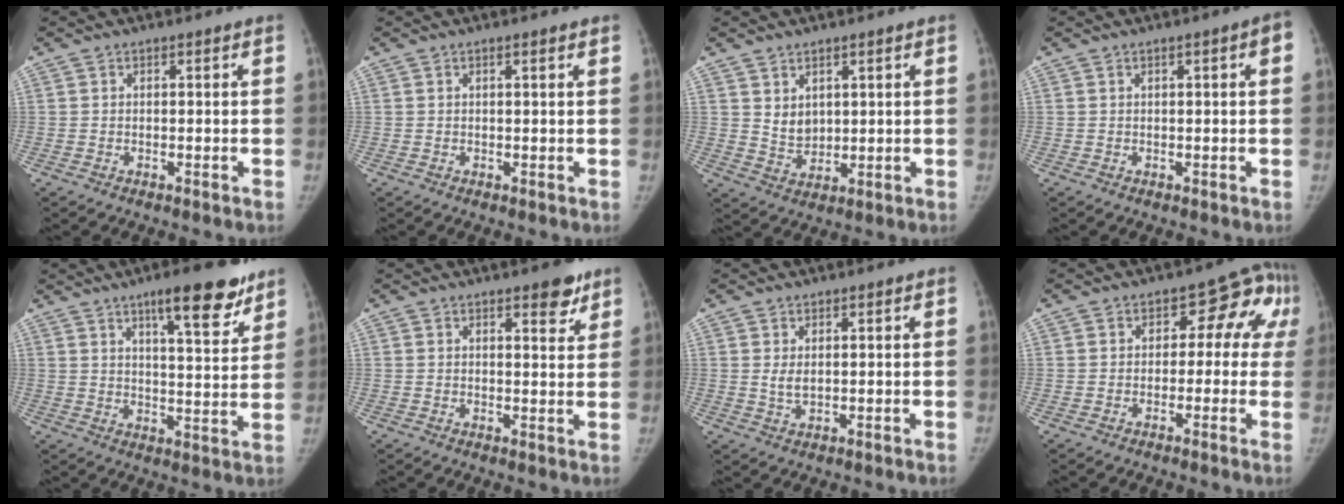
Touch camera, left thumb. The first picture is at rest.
{"total": 1.0, "force": [0.7, -0.1, 0.8], "torque": [-0.011, 0.000, 0.011]}
{"total": 4.7, "force": [2.3, 3.3, 2.3], "torque": [-0.023, -0.024, 0.054]}
{"total": 2.6, "force": [0.6, 0.4, 2.4], "torque": [-0.030, 0.007, 0.007]}
{"total": 12.9, "force": [8.6, 3.3, 9.1], "torque": [-0.100, -0.046, 0.125]}
{"total": 5.0, "force": [3.4, 1.9, 3.3], "torque": [-0.023, -0.019, 0.041]}
{"total": 2.2, "force": [0.8, 1.2, 1.6], "torque": [-0.027, -0.008, 0.020]}
{"total": 8.6, "force": [1.1, 6.3, 5.8], "torque": [-0.004, 0.022, -0.002]}